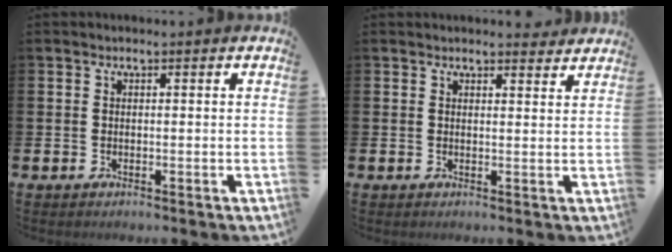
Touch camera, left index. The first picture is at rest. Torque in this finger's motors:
{"motor_torque": [0.59, -1.32, 0.11, 0.05]}